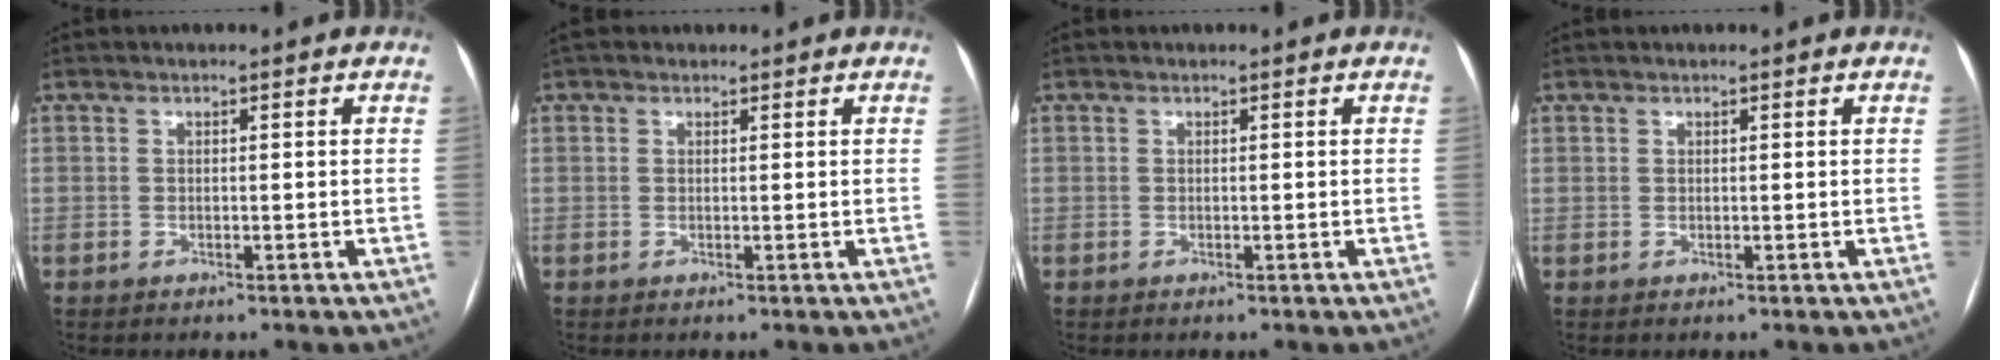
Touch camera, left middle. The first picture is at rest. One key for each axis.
{"total": 1.3, "fx": 1.0, "fy": 0.8, "fz": 0.2, "tx": -0.006, "ty": 0.019, "tz": 0.014}
{"total": 0.0}
{"total": 0.5, "fx": 0.4, "fy": 0.4, "fz": 0.0, "tx": 0.002, "ty": 0.003, "tz": 0.007}